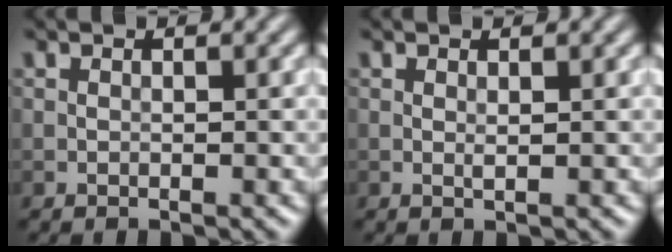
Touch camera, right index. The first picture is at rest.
{"total": 0.5, "force": [0.2, 0.1, 0.5], "torque": [-0.010, -0.002, 0.004]}